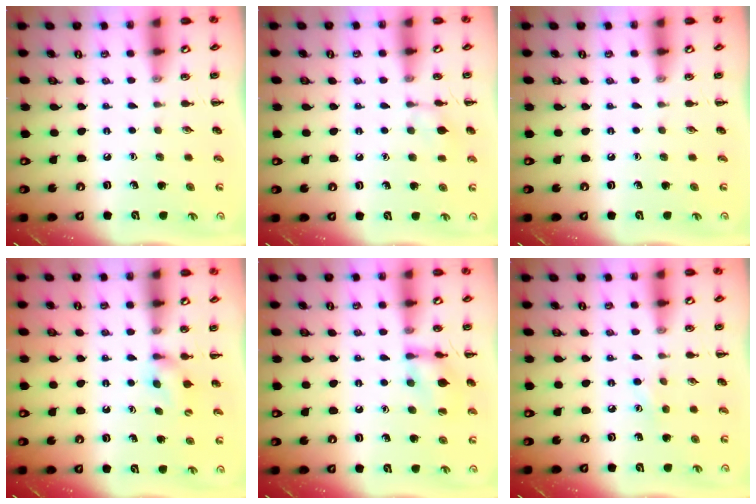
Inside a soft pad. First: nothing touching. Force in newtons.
{"total": 6.3, "press": 6.1, "slide": 1.3}
{"total": 0.0}
{"total": 5.6, "press": 5.3, "slide": 1.6}
{"total": 12.1, "press": 12.1, "slide": 0.5}
{"total": 2.0, "press": 1.9, "slide": 0.6}